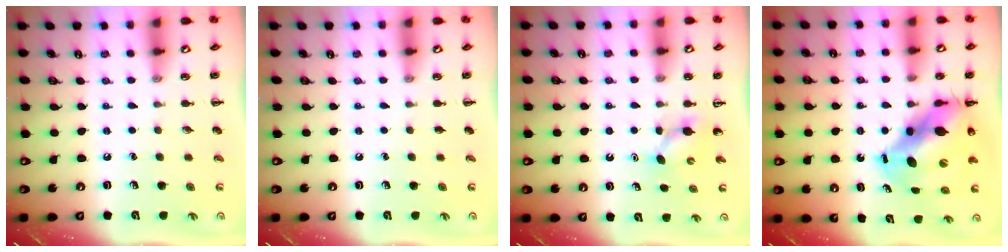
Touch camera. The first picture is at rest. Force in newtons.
{"total": 0.0}
{"total": 3.8, "press": 3.7, "slide": 1.1}
{"total": 11.5, "press": 11.1, "slide": 2.8}